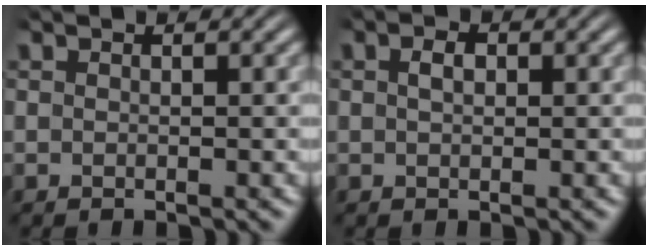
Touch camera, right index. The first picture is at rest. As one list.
[{"total": 1.1, "force": [0.1, 0.5, 1.0], "torque": [-0.013, -0.002, 0.004]}]